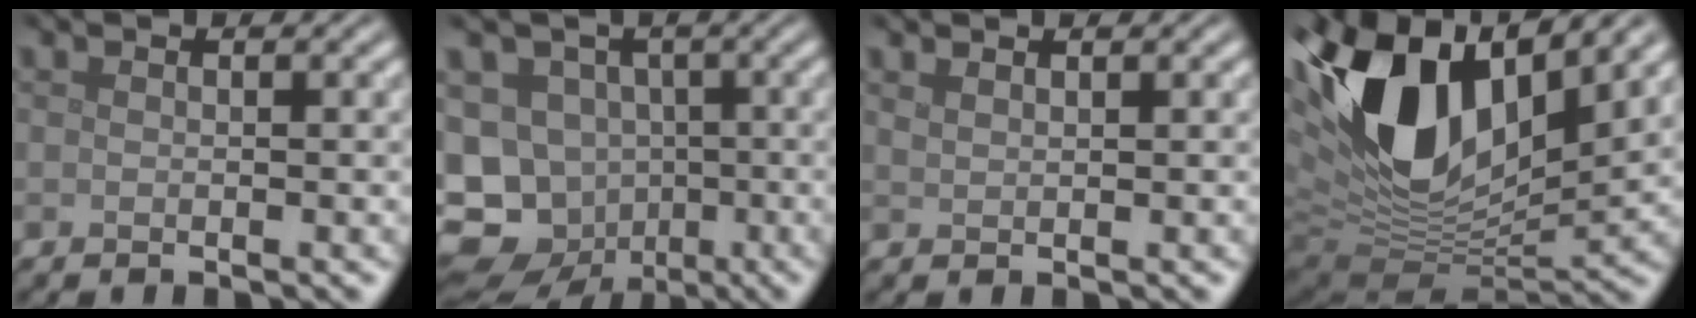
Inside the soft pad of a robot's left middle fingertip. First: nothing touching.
{"total": 14.8, "force": [-5.8, 12.5, 5.4], "torque": [-0.116, -0.035, -0.106]}
{"total": 1.0, "force": [0.9, 0.1, 0.3], "torque": [-0.004, -0.001, 0.017]}
{"total": 15.2, "force": [5.0, 8.4, 11.6], "torque": [-0.240, 0.008, 0.091]}